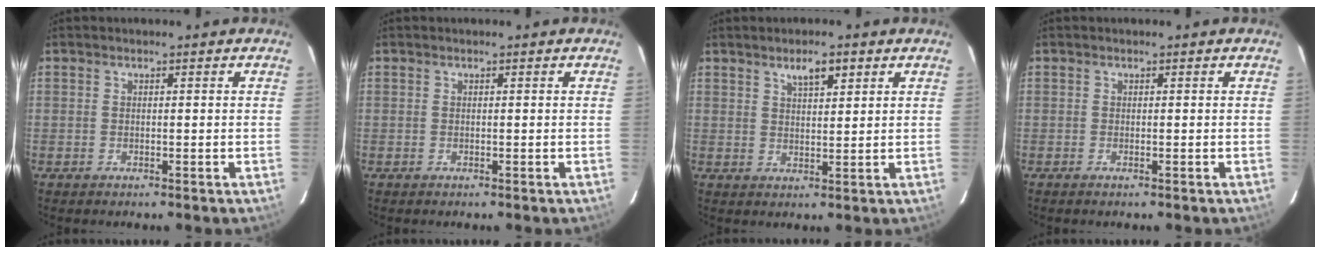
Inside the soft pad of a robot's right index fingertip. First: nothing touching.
{"total": 0.0}
{"total": 4.2, "force": [2.6, 1.4, 3.0], "torque": [-0.049, 0.007, 0.046]}
{"total": 0.0}